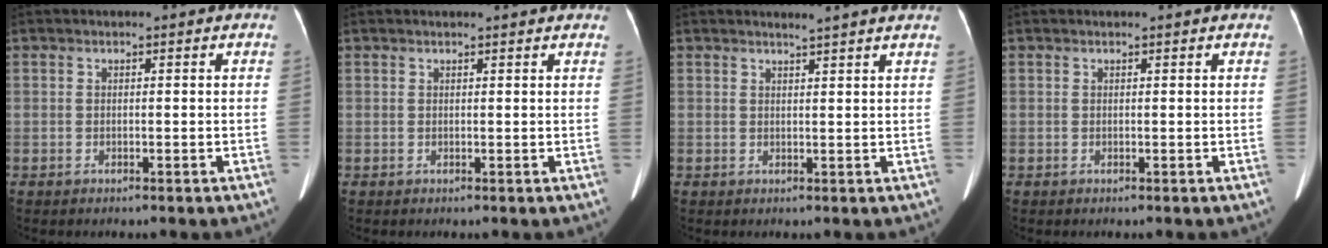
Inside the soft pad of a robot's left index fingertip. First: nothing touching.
{"total": 2.7, "force": [2.6, 0.0, 0.7], "torque": [-0.014, 0.010, 0.024]}
{"total": 3.0, "force": [2.7, -0.7, 1.1], "torque": [-0.020, 0.000, 0.033]}
{"total": 0.5, "force": [0.5, 0.0, 0.1], "torque": [-0.005, 0.000, 0.005]}